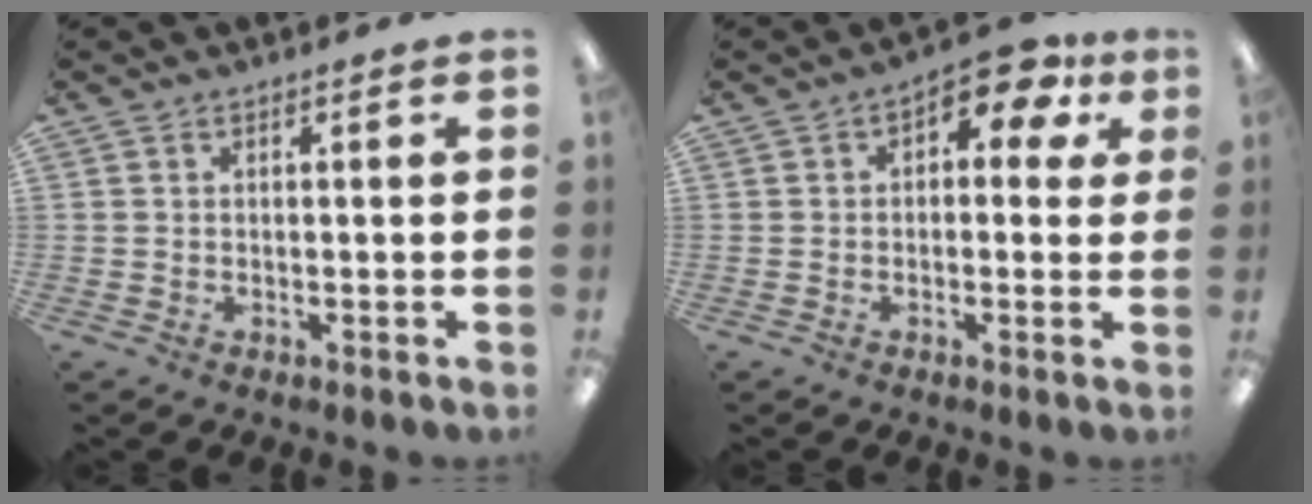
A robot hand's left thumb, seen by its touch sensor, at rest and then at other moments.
{"total": 8.0, "force": [3.3, 4.0, 6.1], "torque": [-0.074, -0.014, 0.049]}